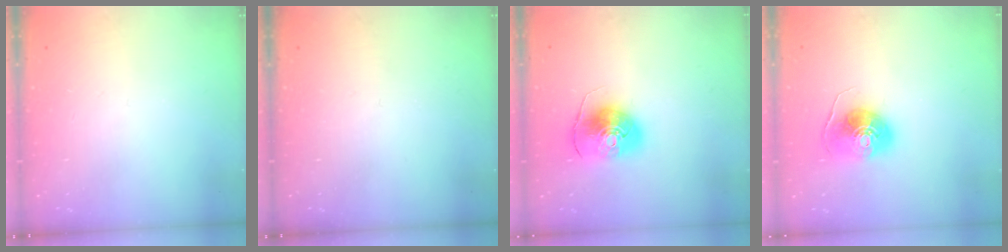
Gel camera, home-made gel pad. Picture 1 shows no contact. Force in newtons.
{"total": 0.0}
{"total": 10.2, "press": 10.1, "slide": 1.1}
{"total": 8.3, "press": 8.3, "slide": 0.6}